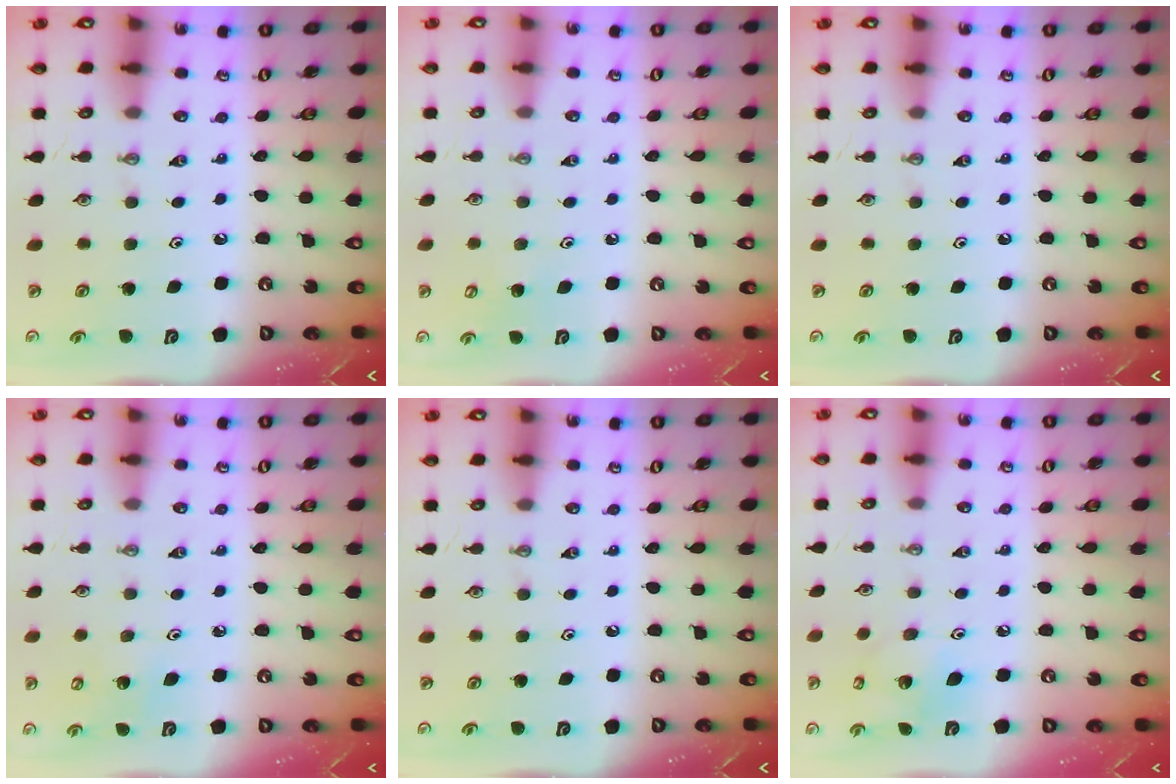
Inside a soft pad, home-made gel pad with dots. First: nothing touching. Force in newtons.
{"total": 4.4, "press": 4.3, "slide": 1.1}
{"total": 0.0}
{"total": 4.3, "press": 4.3, "slide": 0.4}
{"total": 0.0}
{"total": 9.2, "press": 9.2, "slide": 0.6}